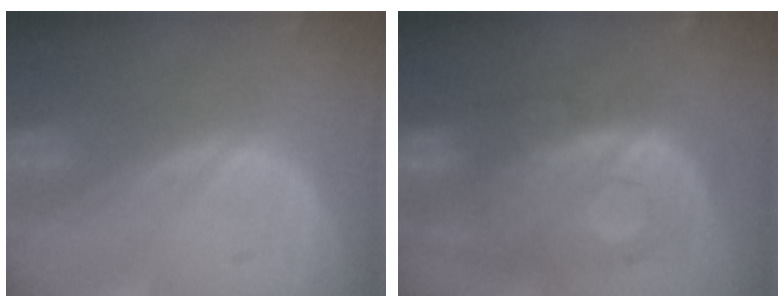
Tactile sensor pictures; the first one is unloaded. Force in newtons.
{"total": 11.3, "press": 9.8, "slide": 5.6}